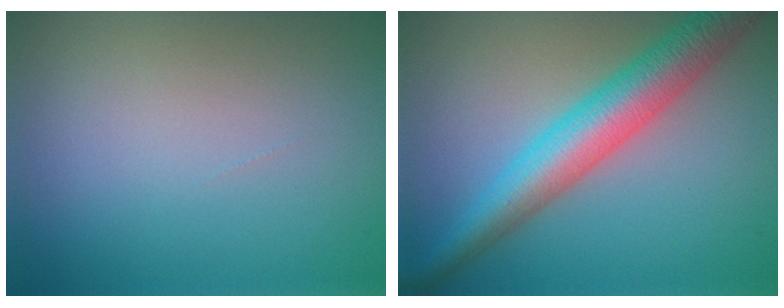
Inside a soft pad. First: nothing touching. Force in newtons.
{"total": 7.0, "press": 7.0, "slide": 0.0}